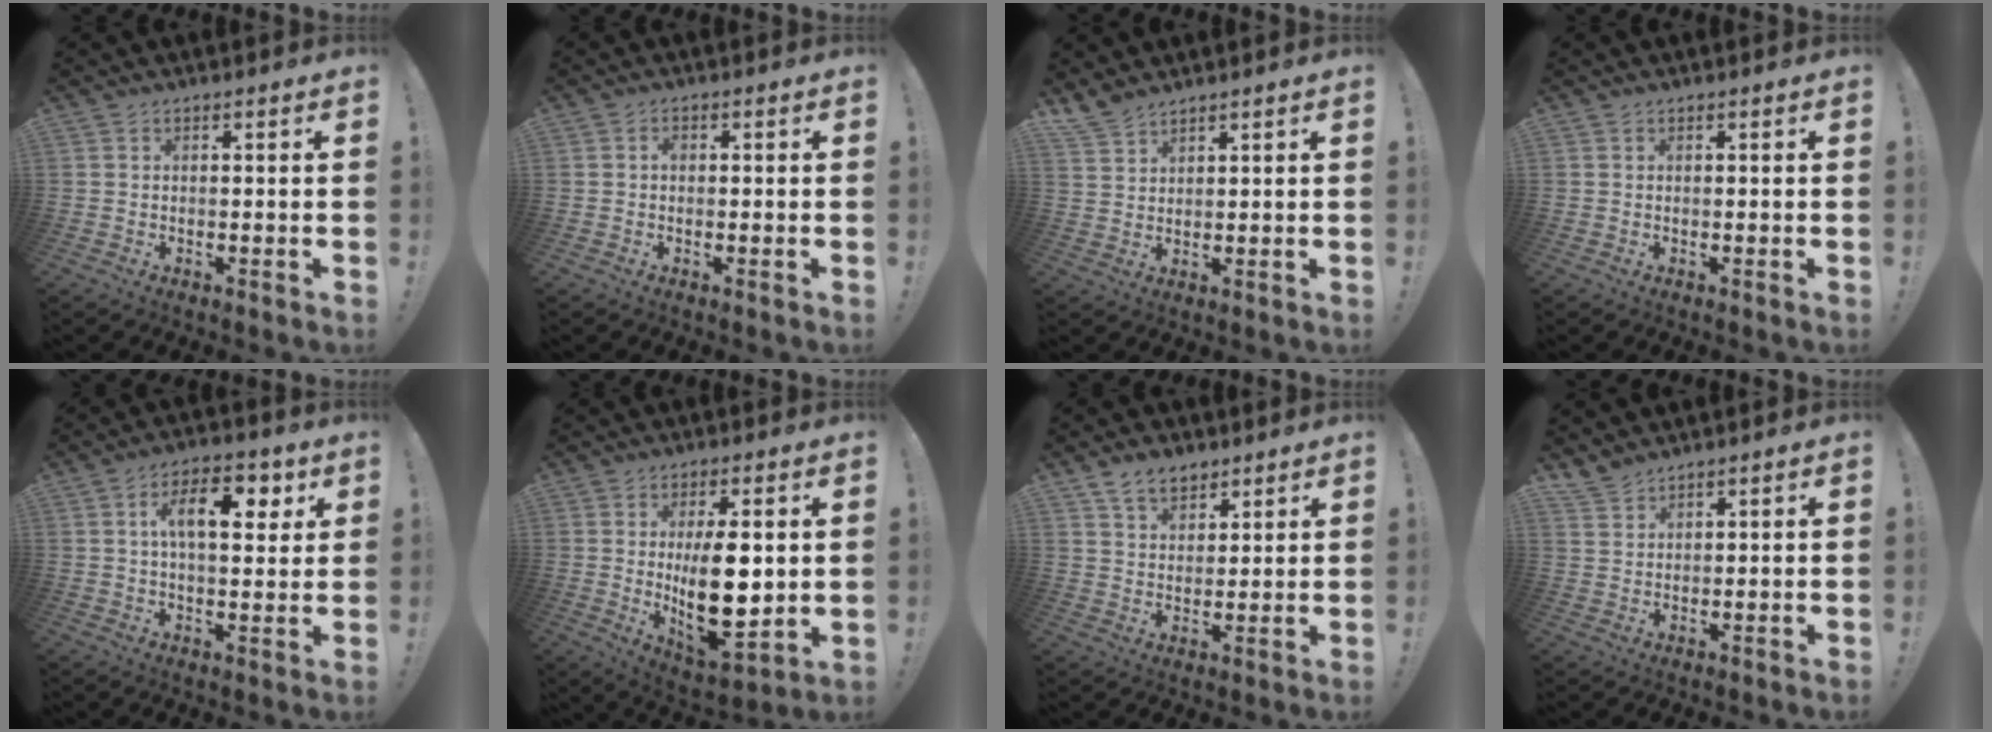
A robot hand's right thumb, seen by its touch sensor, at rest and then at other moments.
{"total": 1.2, "force": [-0.1, 0.9, 0.8], "torque": [-0.015, 0.005, -0.003]}
{"total": 5.3, "force": [4.7, 1.8, 1.6], "torque": [-0.030, -0.029, 0.091]}
{"total": 0.0}
{"total": 11.9, "force": [3.8, 5.7, 9.8], "torque": [-0.139, 0.002, 0.056]}
{"total": 16.6, "force": [1.7, 7.8, 14.5], "torque": [-0.233, -0.026, 0.034]}
{"total": 7.7, "force": [5.6, 4.5, 2.9], "torque": [-0.053, -0.025, 0.108]}
{"total": 4.3, "force": [3.9, 1.4, 1.2], "torque": [-0.027, -0.025, 0.075]}